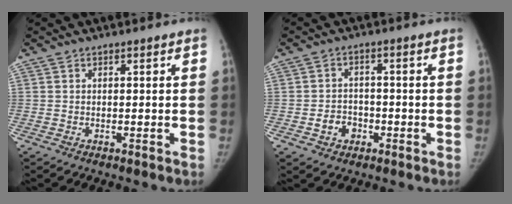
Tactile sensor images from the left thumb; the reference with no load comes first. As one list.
[{"total": 4.7, "force": [-2.0, 4.0, 1.6], "torque": [-0.005, 0.020, -0.032]}]